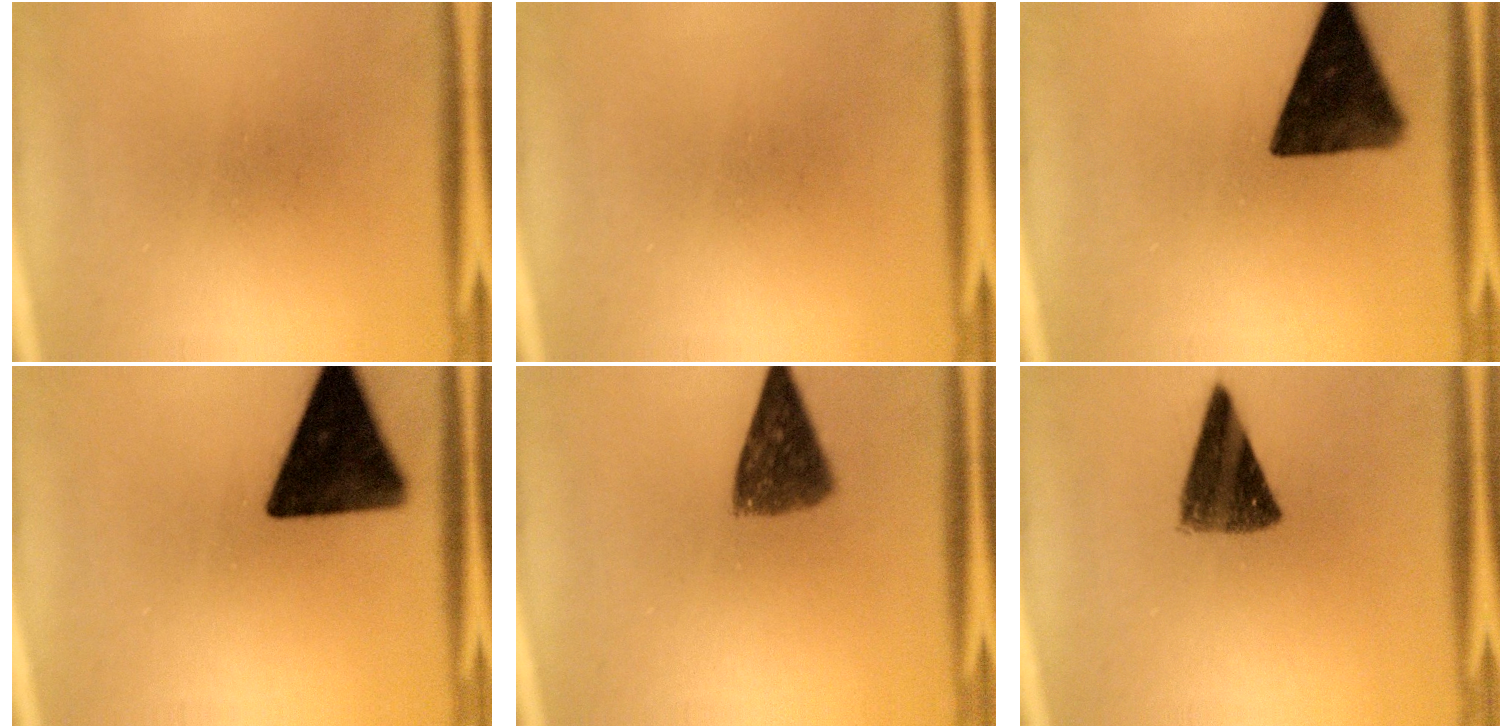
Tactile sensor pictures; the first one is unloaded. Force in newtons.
{"total": 0.0}
{"total": 13.4}
{"total": 16.5}
{"total": 8.1}
{"total": 9.5}